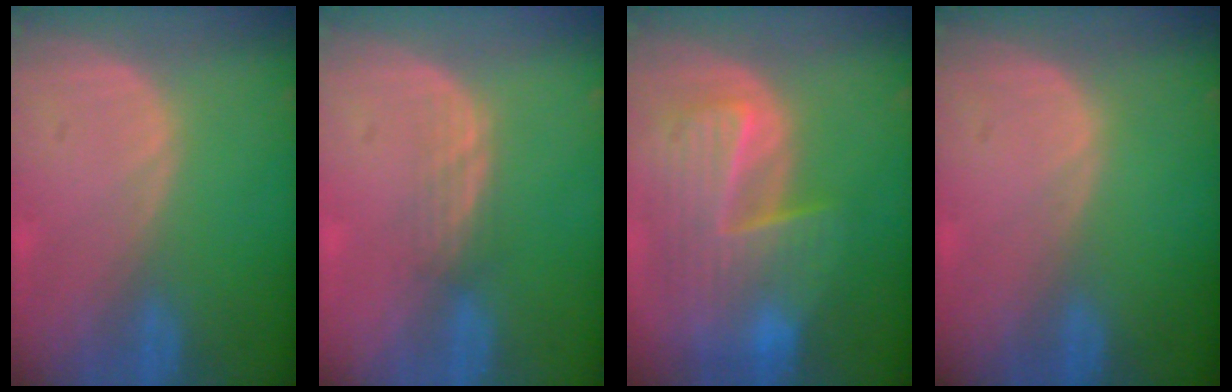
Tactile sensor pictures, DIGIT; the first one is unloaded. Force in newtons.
{"total": 2.2, "press": 2.1, "slide": 0.2}
{"total": 10.3, "press": 8.9, "slide": 5.1}
{"total": 0.0}